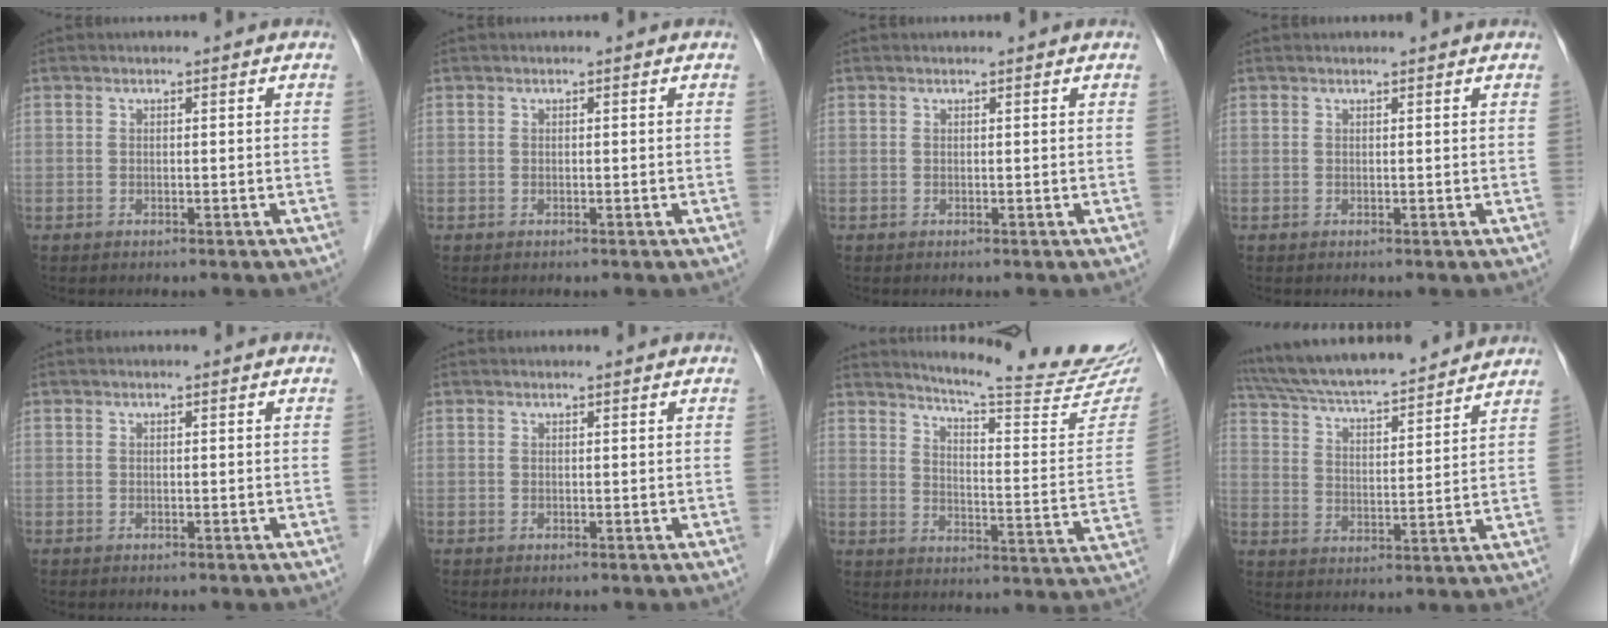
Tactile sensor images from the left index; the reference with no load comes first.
{"total": 0.0}
{"total": 0.6, "force": [0.6, 0.0, 0.1], "torque": [-0.004, 0.004, 0.008]}
{"total": 1.2, "force": [1.2, 0.1, 0.1], "torque": [-0.009, 0.010, 0.016]}
{"total": 0.0}
{"total": 0.9, "force": [0.9, 0.1, 0.1], "torque": [-0.008, 0.007, 0.012]}
{"total": 20.8, "force": [19.5, -0.1, 7.3], "torque": [-0.108, -0.102, 0.239]}
{"total": 19.9, "force": [18.0, 2.3, 8.0], "torque": [-0.142, 0.027, 0.280]}